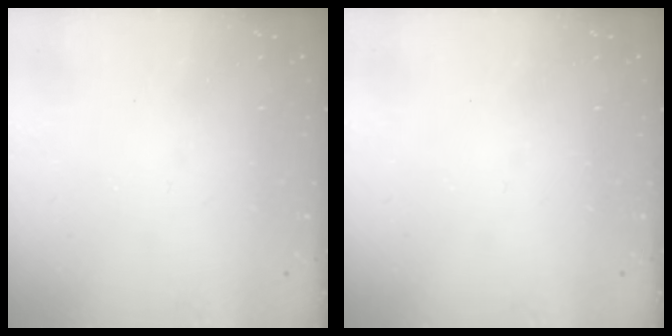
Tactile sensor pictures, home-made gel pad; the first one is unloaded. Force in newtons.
{"total": 0.0}